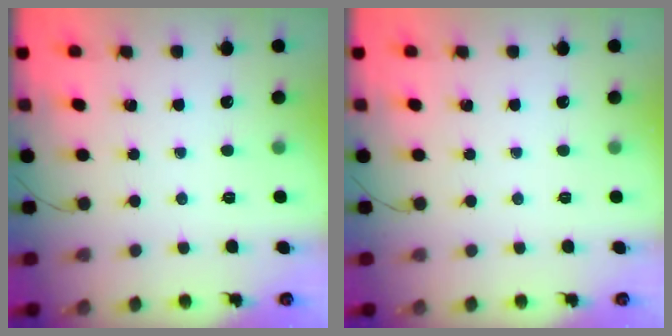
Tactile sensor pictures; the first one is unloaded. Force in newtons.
{"total": 0.0}